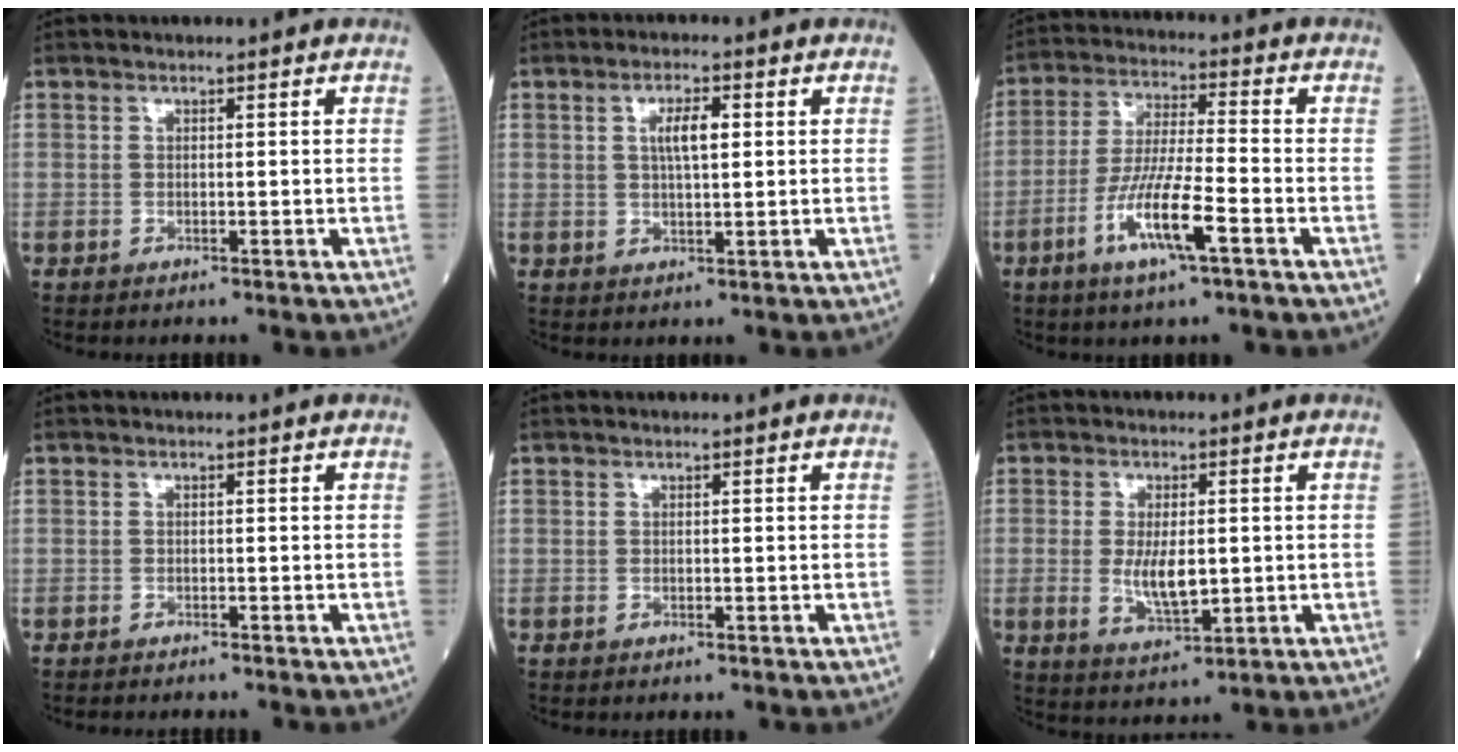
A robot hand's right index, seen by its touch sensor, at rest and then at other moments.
{"total": 4.2, "force": [1.1, 1.0, 3.9], "torque": [-0.071, 0.005, 0.019]}
{"total": 10.3, "force": [-4.4, 0.8, 9.2], "torque": [-0.182, -0.011, -0.084]}
{"total": 2.4, "force": [-2.2, 0.2, 1.0], "torque": [-0.015, -0.003, -0.028]}
{"total": 0.0}
{"total": 6.5, "force": [-0.2, 2.6, 5.9], "torque": [-0.113, -0.013, 0.002]}